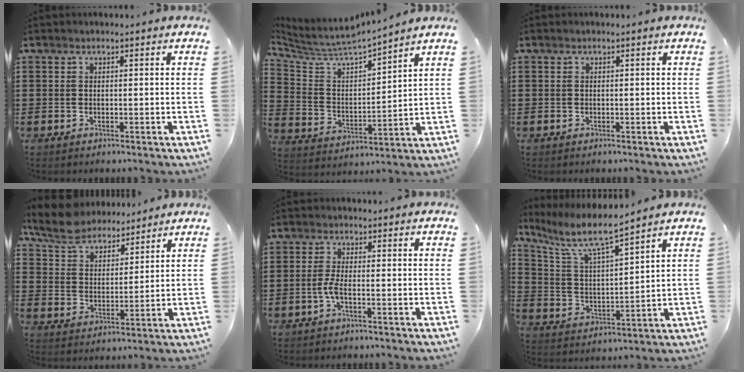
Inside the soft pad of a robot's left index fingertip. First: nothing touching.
{"total": 6.0, "force": [5.6, 0.5, 2.0], "torque": [-0.069, -0.046, 0.091]}
{"total": 0.0}
{"total": 7.2, "force": [6.4, 2.3, 2.2], "torque": [-0.072, -0.022, 0.116]}
{"total": 2.7, "force": [-1.2, 0.4, 2.4], "torque": [-0.067, -0.007, -0.028]}
{"total": 7.4, "force": [6.1, 0.7, 4.2], "torque": [-0.111, -0.036, 0.099]}